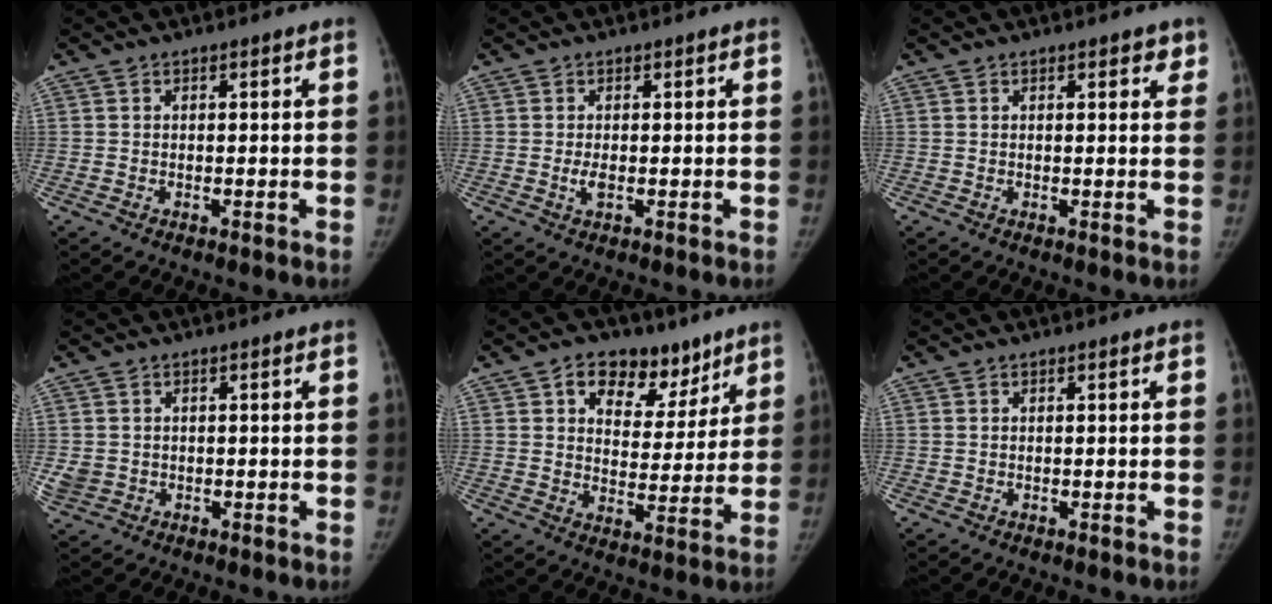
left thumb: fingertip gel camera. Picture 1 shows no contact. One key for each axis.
{"total": 1.8, "fx": -0.3, "fy": 0.7, "fz": 1.6, "tx": -0.035, "ty": -0.005, "tz": -0.005}
{"total": 2.2, "fx": 1.4, "fy": 1.0, "fz": 1.4, "tx": 0.001, "ty": -0.005, "tz": 0.013}
{"total": 2.9, "fx": -0.3, "fy": 2.6, "fz": 1.2, "tx": -0.025, "ty": 0.003, "tz": 0.001}
{"total": 12.5, "fx": 7.6, "fy": 8.1, "fz": 5.9, "tx": -0.031, "ty": -0.029, "tz": 0.114}
{"total": 0.0}